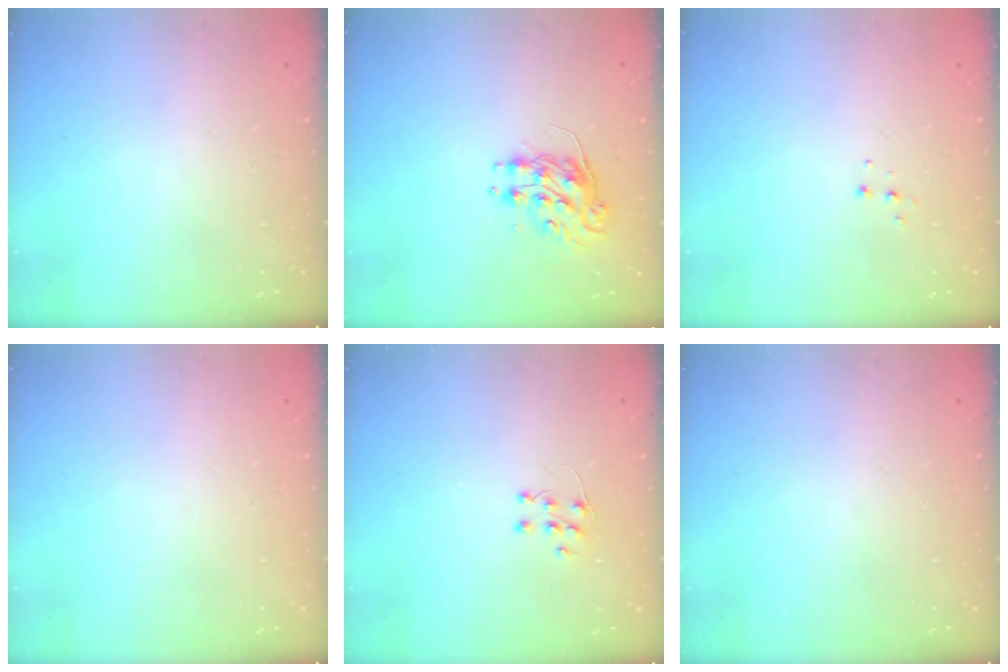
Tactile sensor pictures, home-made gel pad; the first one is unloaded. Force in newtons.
{"total": 8.8, "press": 8.7, "slide": 0.4}
{"total": 4.5, "press": 4.5, "slide": 0.4}
{"total": 0.0}
{"total": 5.7, "press": 5.6, "slide": 0.4}
{"total": 0.0}